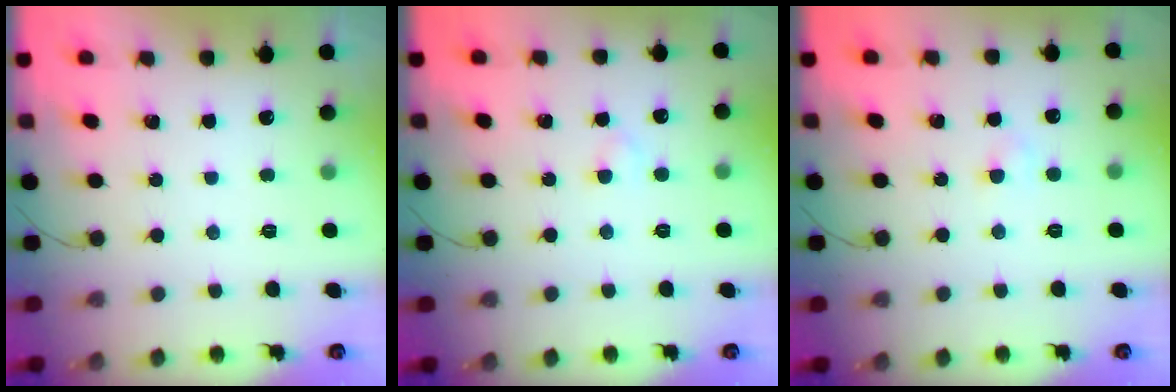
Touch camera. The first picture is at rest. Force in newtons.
{"total": 2.3, "press": 2.1, "slide": 1.0}
{"total": 1.9, "press": 1.7, "slide": 0.8}